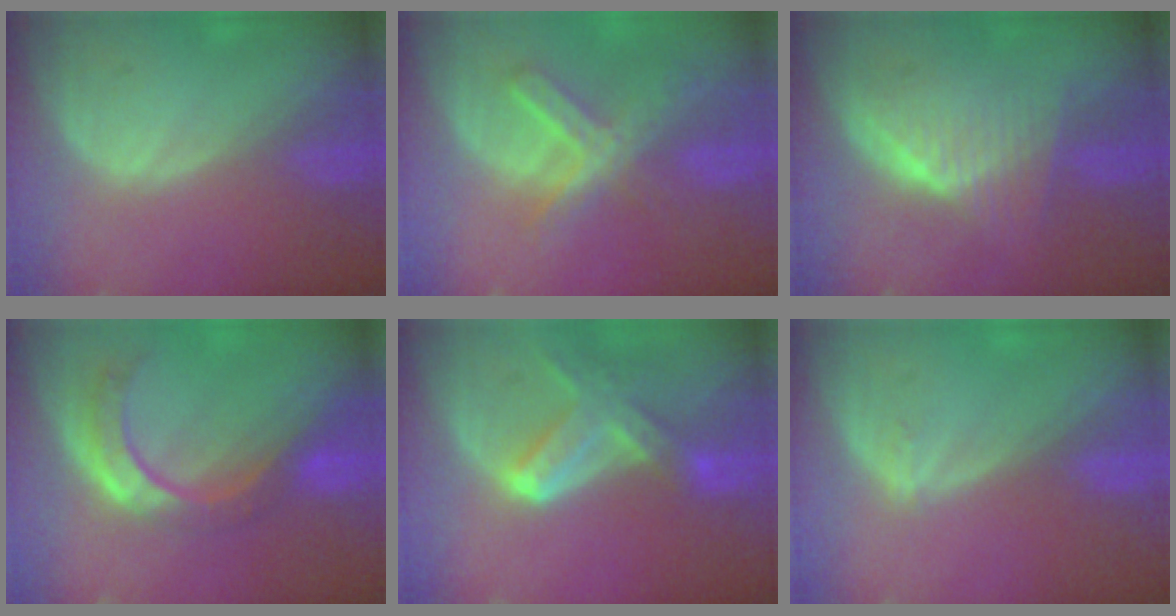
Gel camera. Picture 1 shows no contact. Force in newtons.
{"total": 7.3, "press": 6.3, "slide": 3.8}
{"total": 6.4, "press": 6.2, "slide": 1.8}
{"total": 8.3, "press": 7.2, "slide": 4.2}
{"total": 7.2, "press": 6.6, "slide": 2.9}
{"total": 0.9, "press": 0.6, "slide": 0.6}